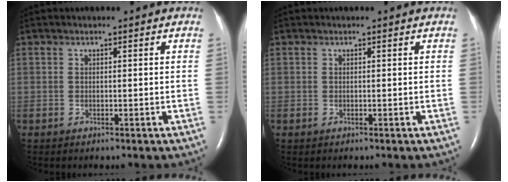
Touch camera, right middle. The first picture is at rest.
{"total": 0.0}